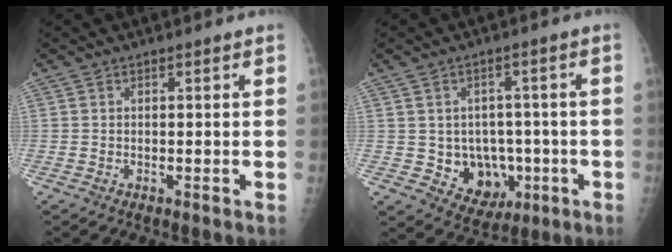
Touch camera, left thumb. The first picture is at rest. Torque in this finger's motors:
{"motor_torque": [-0.07, 0.06, 0.12, -0.02, 0.02]}